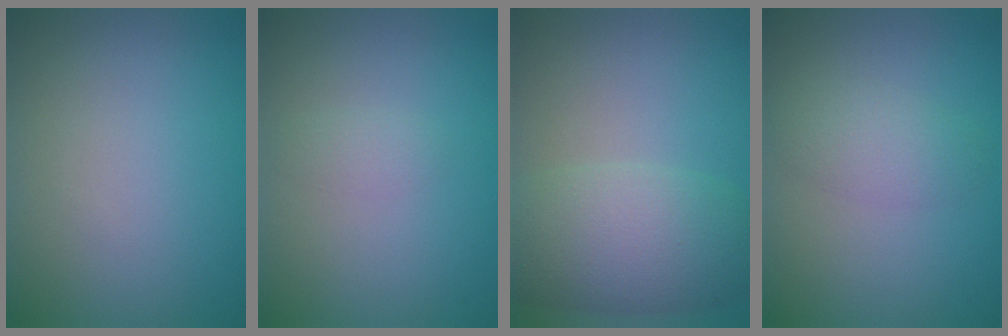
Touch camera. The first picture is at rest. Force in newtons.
{"total": 0.8, "press": 0.8, "slide": 0.1}
{"total": 6.4, "press": 6.4, "slide": 0.4}
{"total": 2.6, "press": 2.6, "slide": 0.2}